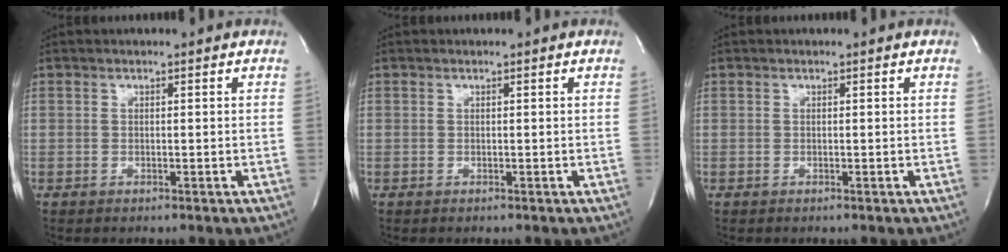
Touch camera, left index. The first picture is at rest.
{"total": 0.0}
{"total": 0.0}